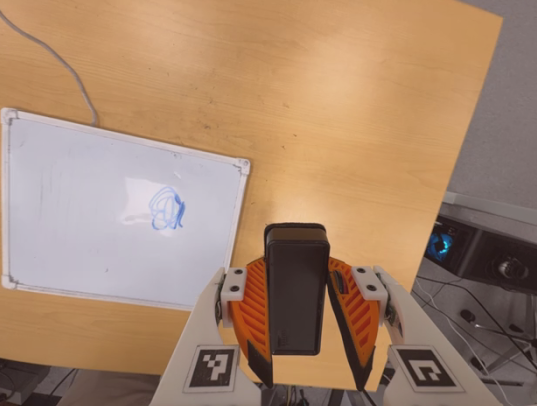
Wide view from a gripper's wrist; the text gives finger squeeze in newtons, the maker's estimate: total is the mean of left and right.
{"total": 4.0, "left": 3.1, "right": 4.9}